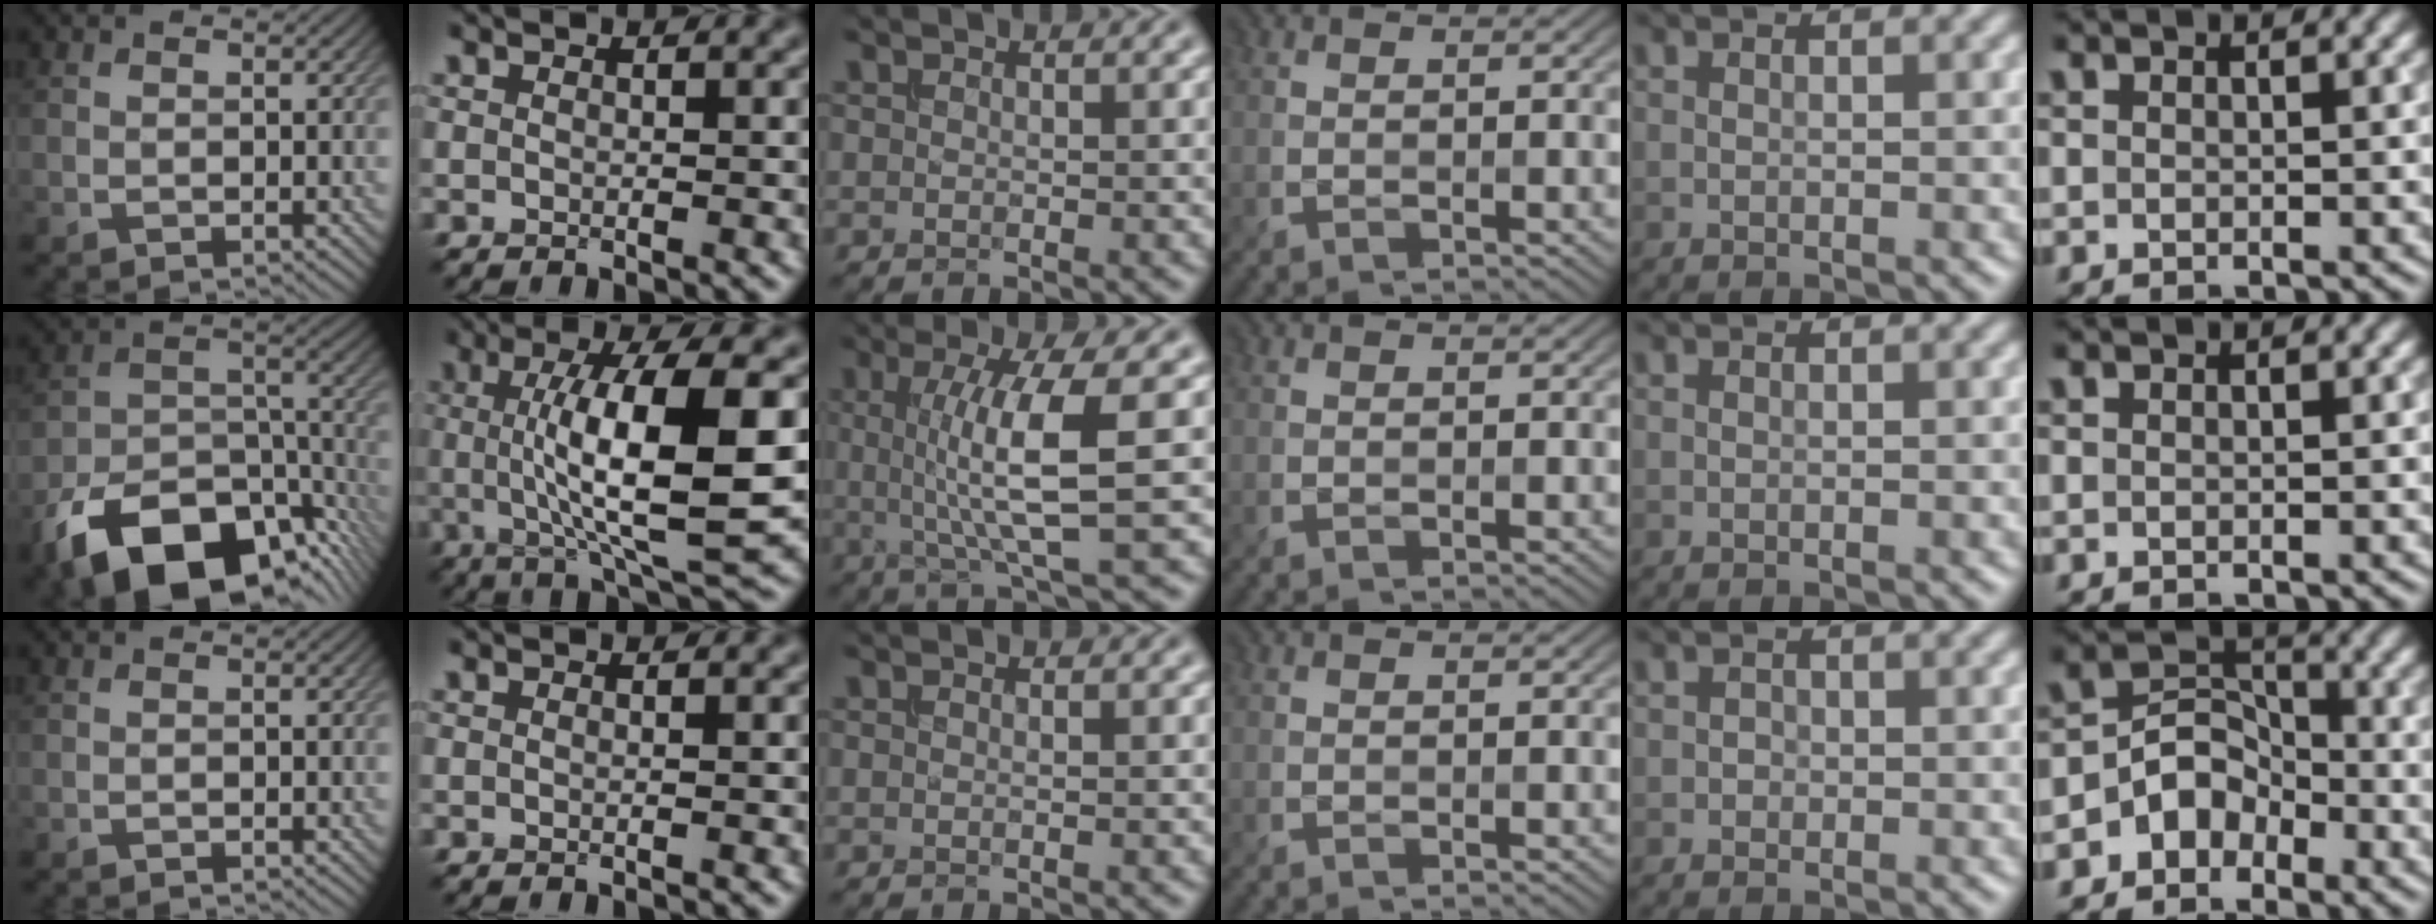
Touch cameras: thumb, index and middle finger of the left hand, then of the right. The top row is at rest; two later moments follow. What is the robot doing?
{"motion": "insert", "object": "drawer"}